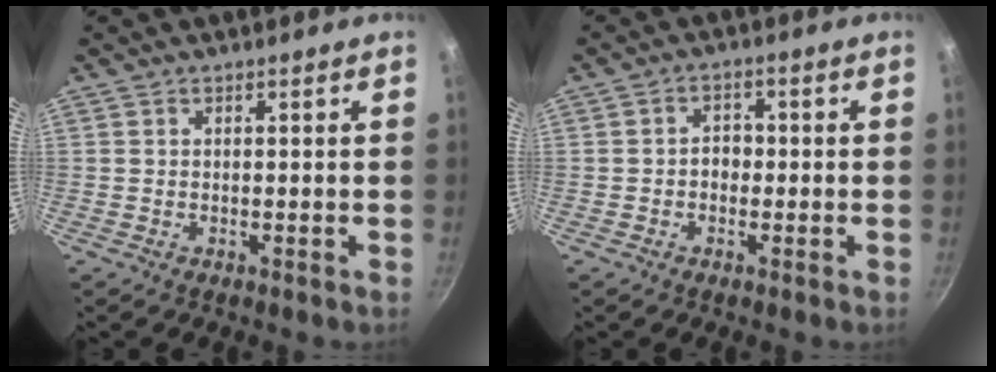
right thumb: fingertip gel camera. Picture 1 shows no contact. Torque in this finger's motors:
{"motor_torque": [0.37, -0.39, 0.20, 0.37, 0.05]}